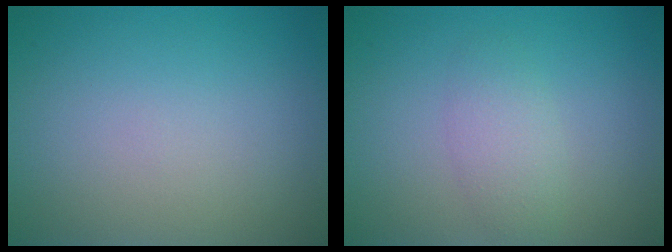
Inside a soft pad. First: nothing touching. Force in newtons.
{"total": 1.5, "press": 1.5, "slide": 0.0}